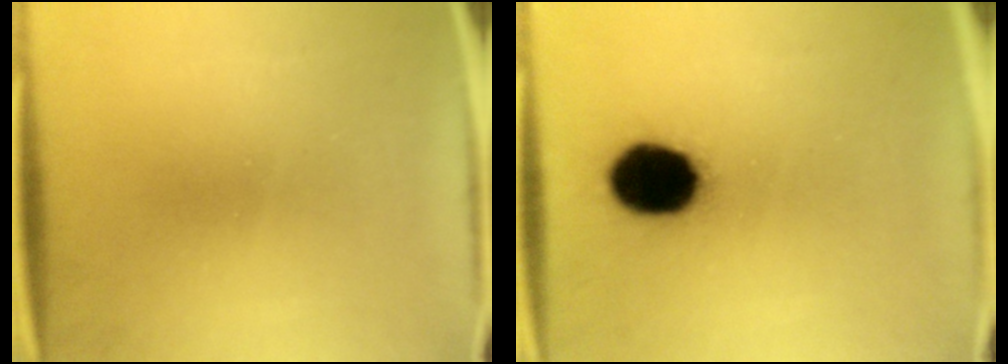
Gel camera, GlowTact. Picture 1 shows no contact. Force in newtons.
{"total": 15.2}